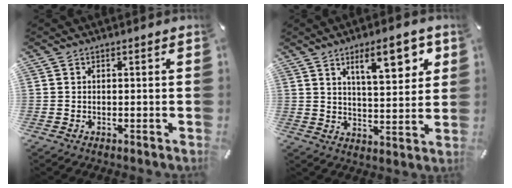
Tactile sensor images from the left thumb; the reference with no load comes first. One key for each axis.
{"total": 12.2, "fx": 6.4, "fy": 4.6, "fz": 9.3, "tx": -0.131, "ty": -0.023, "tz": 0.102}